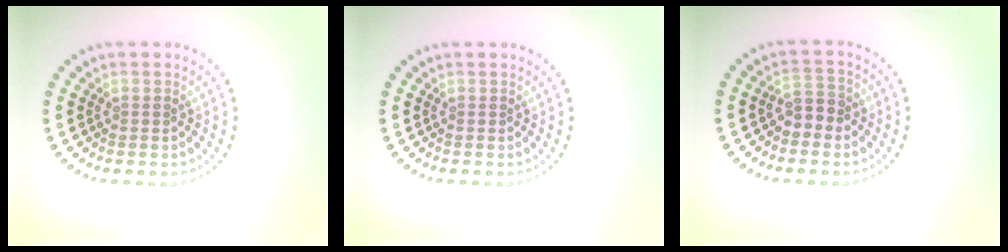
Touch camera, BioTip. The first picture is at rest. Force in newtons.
{"total": 0.0}
{"total": 2.0, "press": 1.8, "slide": 0.7}